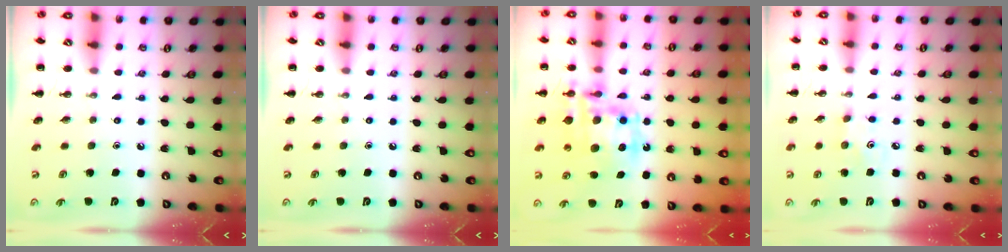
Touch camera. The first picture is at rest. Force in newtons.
{"total": 0.0}
{"total": 16.2, "press": 15.8, "slide": 3.6}
{"total": 2.5, "press": 2.4, "slide": 0.7}